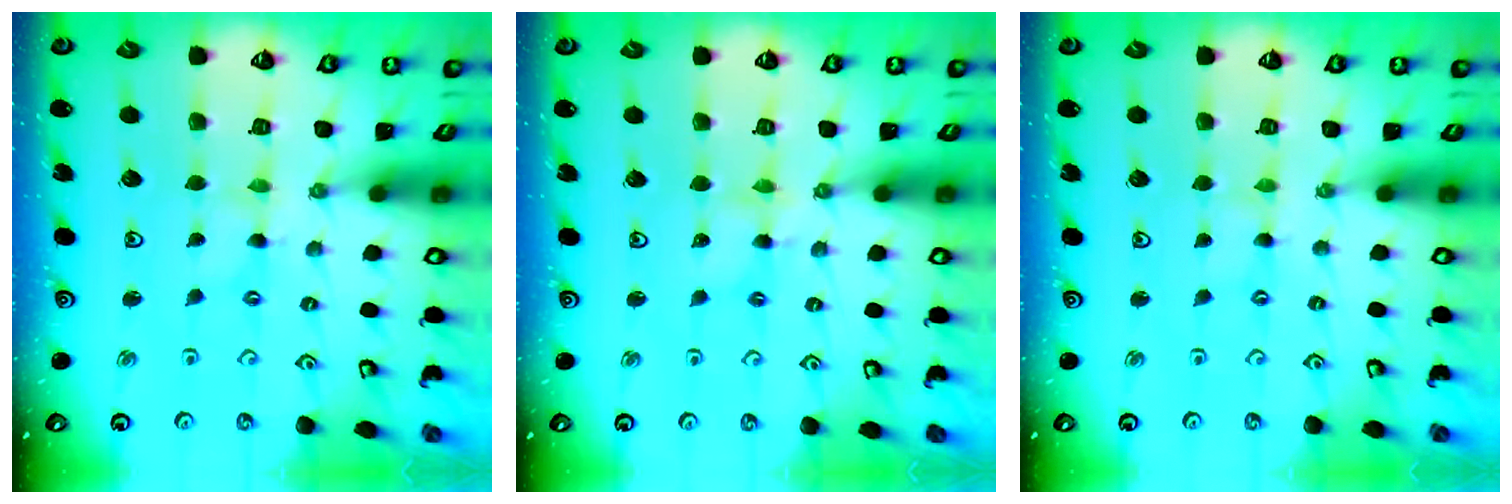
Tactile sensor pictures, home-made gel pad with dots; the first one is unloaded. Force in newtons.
{"total": 3.3, "press": 3.3, "slide": 0.3}
{"total": 0.0}